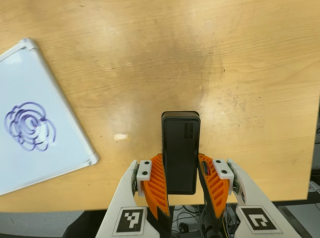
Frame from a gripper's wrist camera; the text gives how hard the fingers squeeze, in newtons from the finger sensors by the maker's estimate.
{"total": 5.0, "left": 3.5, "right": 6.6}